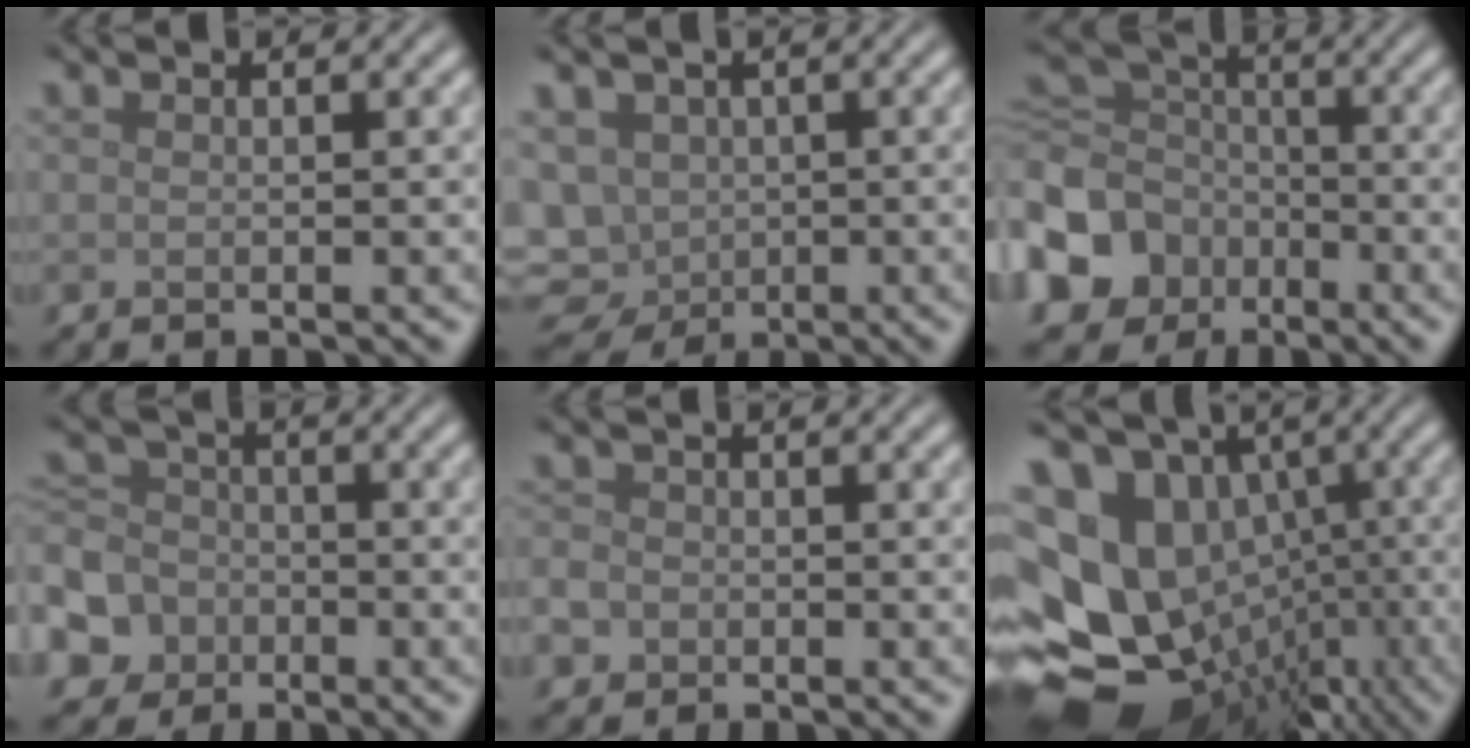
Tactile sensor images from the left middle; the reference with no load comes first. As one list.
[{"total": 8.5, "force": [-2.2, 7.4, 3.7], "torque": [-0.074, -0.017, -0.044]}, {"total": 8.5, "force": [-3.2, 7.3, 3.0], "torque": [-0.089, -0.008, -0.077]}, {"total": 8.7, "force": [-4.4, 7.2, 2.3], "torque": [-0.060, -0.026, -0.099]}, {"total": 2.9, "force": [-1.5, 2.3, 0.9], "torque": [-0.013, -0.002, -0.033]}, {"total": 16.5, "force": [-2.3, 13.2, 9.7], "torque": [-0.184, -0.014, -0.005]}]